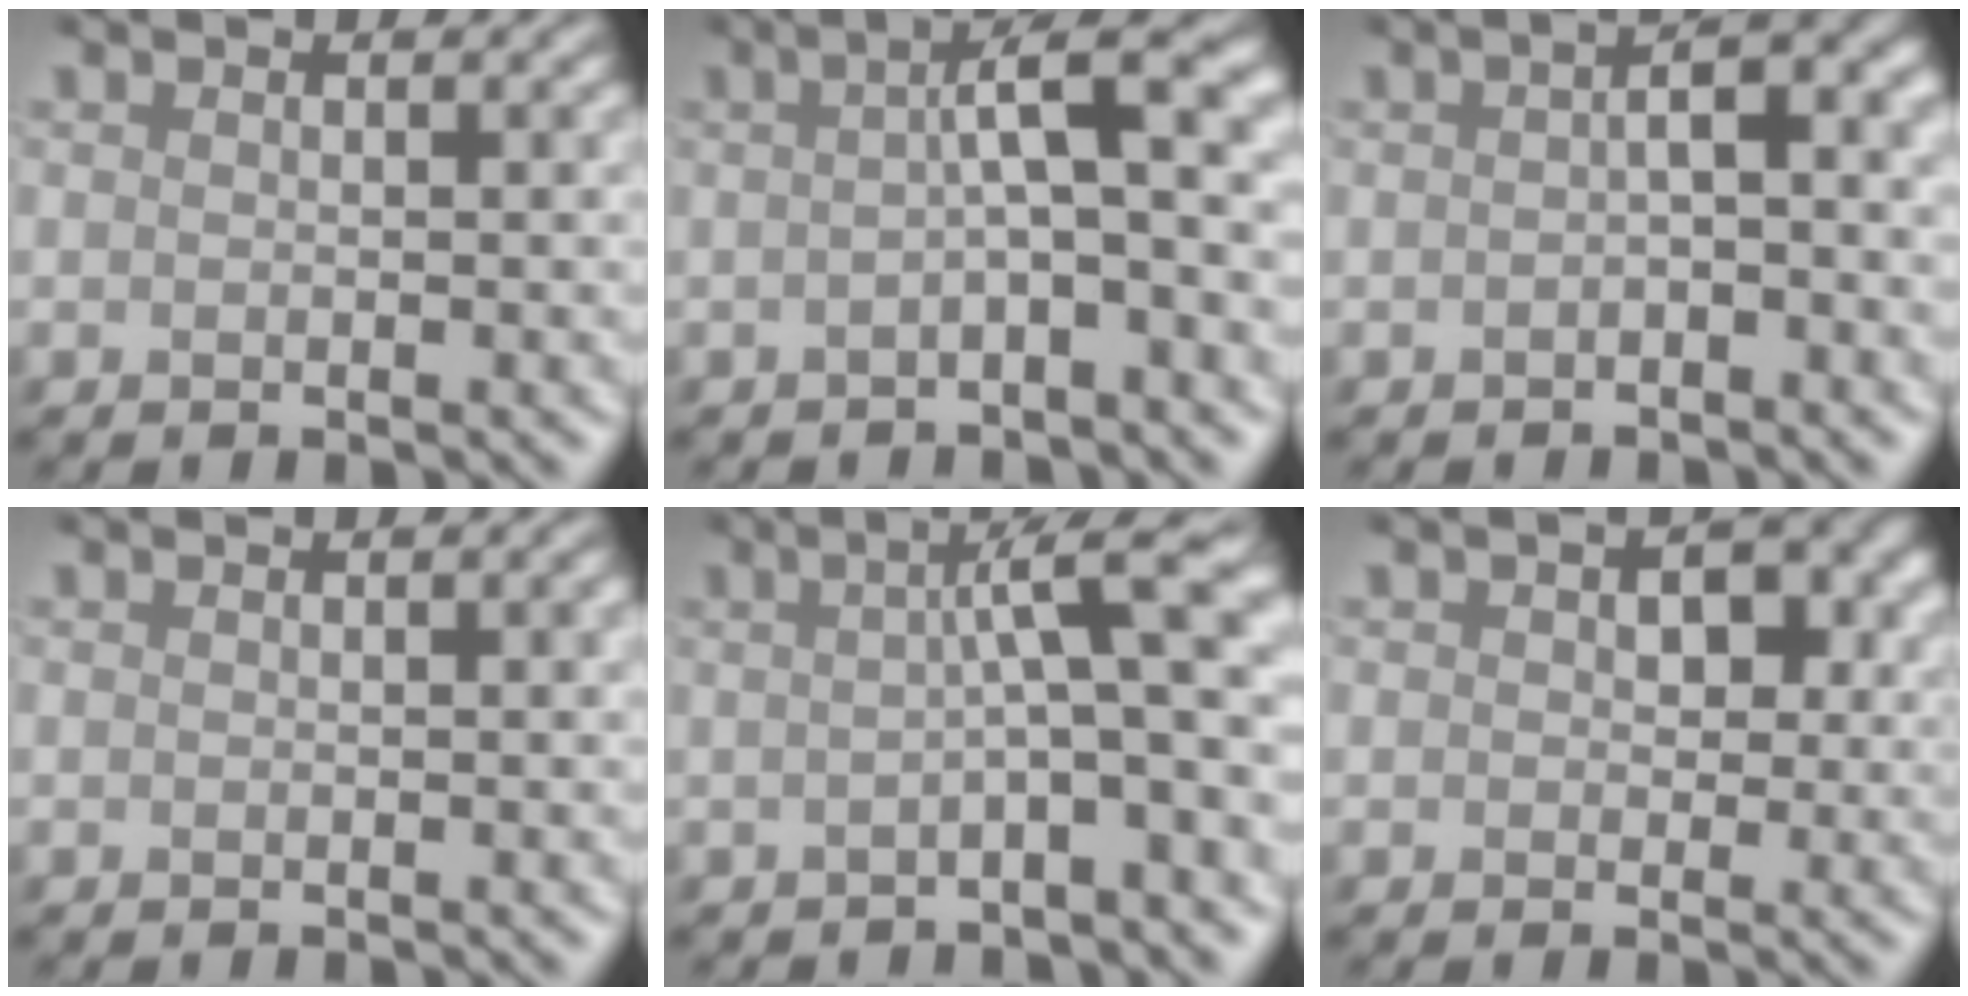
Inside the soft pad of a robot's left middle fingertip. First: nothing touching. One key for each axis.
{"total": 5.5, "fx": -0.5, "fy": 0.9, "fz": 5.3, "tx": -0.073, "ty": 0.026, "tz": -0.019}
{"total": 3.6, "fx": -1.0, "fy": 1.1, "fz": 3.3, "tx": -0.048, "ty": 0.010, "tz": -0.022}
{"total": 0.7, "fx": -0.1, "fy": 0.3, "fz": 0.6, "tx": -0.003, "ty": 0.001, "tz": -0.003}
{"total": 7.7, "fx": -0.3, "fy": 1.2, "fz": 7.6, "tx": -0.088, "ty": 0.029, "tz": -0.021}
{"total": 3.8, "fx": 0.8, "fy": 2.9, "fz": 2.4, "tx": -0.004, "ty": 0.014, "tz": -0.001}